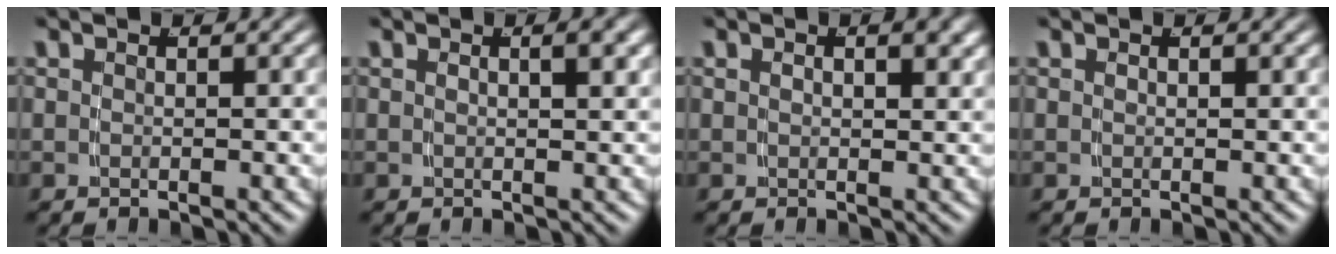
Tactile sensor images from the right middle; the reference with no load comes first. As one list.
[{"total": 1.3, "force": [0.3, -0.5, 1.2], "torque": [-0.013, 0.003, 0.010]}, {"total": 1.0, "force": [0.5, -0.2, 0.9], "torque": [-0.010, -0.002, 0.013]}, {"total": 0.0}]